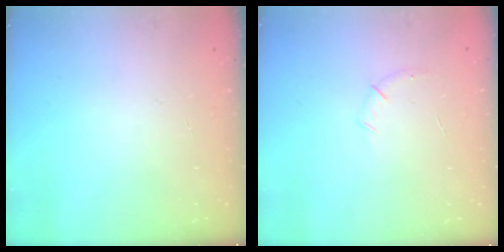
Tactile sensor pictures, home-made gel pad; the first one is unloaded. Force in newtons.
{"total": 5.1, "press": 4.9, "slide": 1.4}